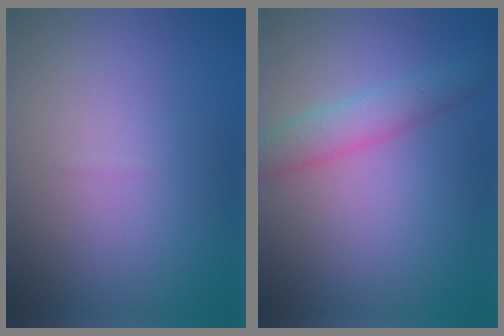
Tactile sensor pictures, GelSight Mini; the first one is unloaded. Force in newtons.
{"total": 3.2, "press": 3.2, "slide": 0.2}